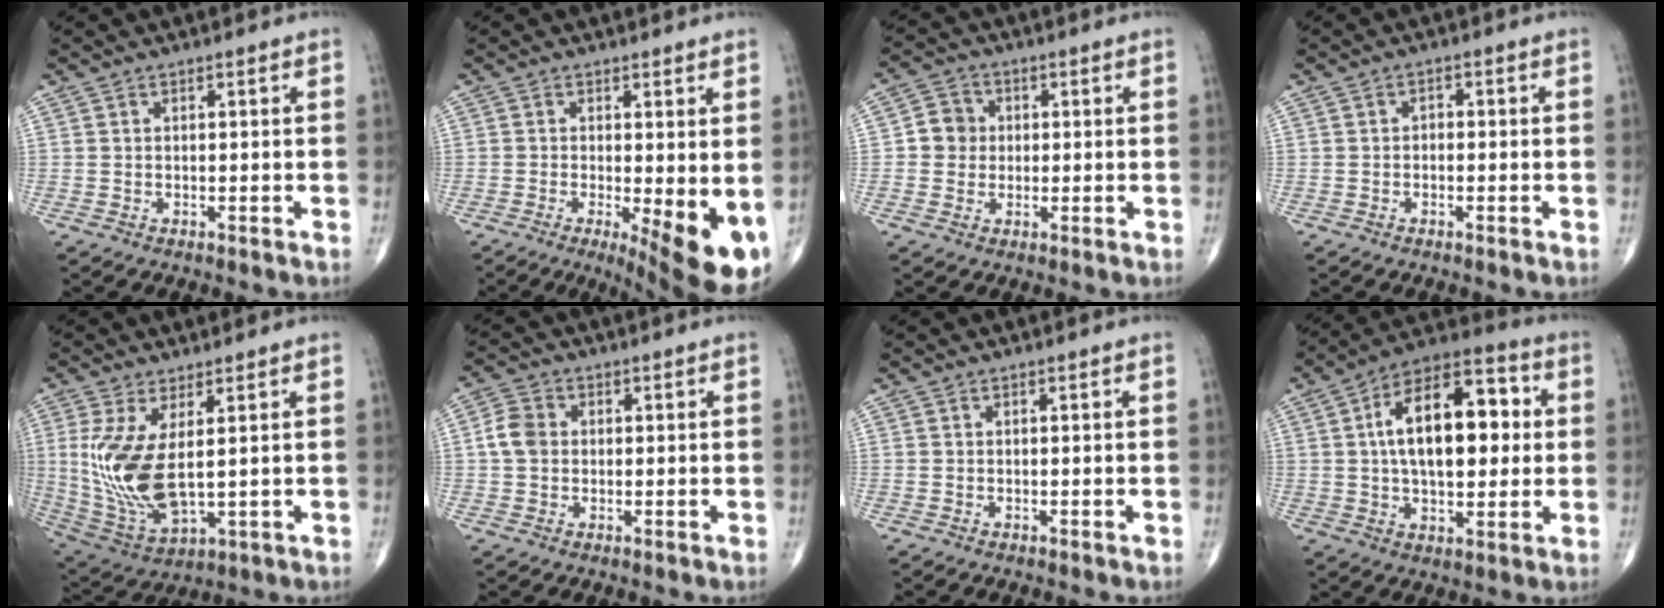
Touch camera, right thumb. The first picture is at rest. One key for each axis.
{"total": 11.5, "fx": -2.6, "fy": 3.5, "fz": 10.6, "tx": -0.141, "ty": -0.023, "tz": -0.029}
{"total": 4.9, "fx": 0.3, "fy": 4.6, "fz": 1.7, "tx": -0.004, "ty": 0.008, "tz": -0.002}
{"total": 1.2, "fx": -0.3, "fy": 0.9, "fz": 0.7, "tx": -0.001, "ty": 0.005, "tz": -0.009}
{"total": 13.5, "fx": 1.6, "fy": 5.6, "fz": 12.2, "tx": -0.267, "ty": -0.027, "tz": 0.052}
{"total": 4.8, "fx": 0.3, "fy": 3.9, "fz": 2.8, "tx": -0.050, "ty": 0.010, "tz": -0.001}
{"total": 0.0}
{"total": 19.4, "fx": 2.7, "fy": 10.1, "fz": 16.4, "tx": -0.234, "ty": 0.021, "tz": 0.037}